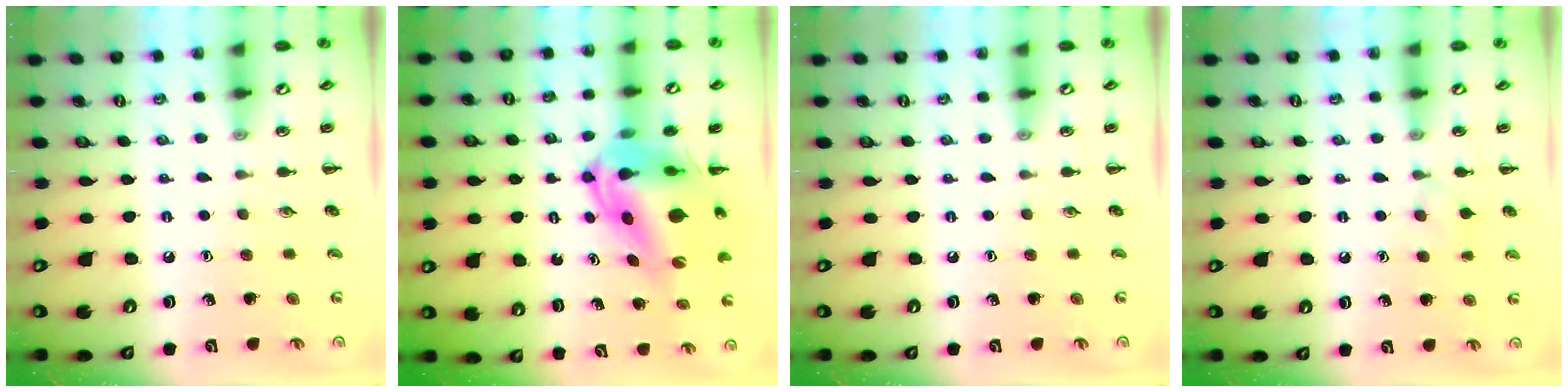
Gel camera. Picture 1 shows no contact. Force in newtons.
{"total": 11.3, "press": 10.7, "slide": 3.4}
{"total": 0.0}
{"total": 5.7, "press": 5.4, "slide": 1.8}